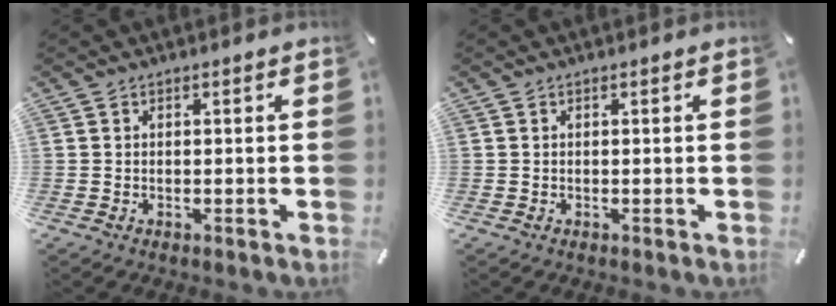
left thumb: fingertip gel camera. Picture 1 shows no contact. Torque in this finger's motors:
{"motor_torque": [0.00, 0.00, 0.00, 0.00, 0.00]}